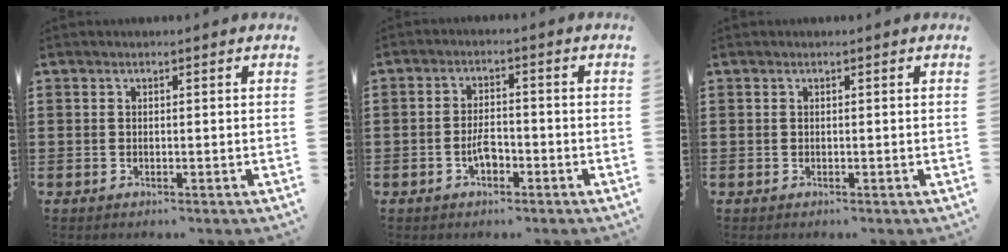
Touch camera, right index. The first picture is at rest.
{"total": 3.6, "force": [-1.6, 1.6, 2.8], "torque": [-0.058, 0.003, -0.030]}
{"total": 0.0}